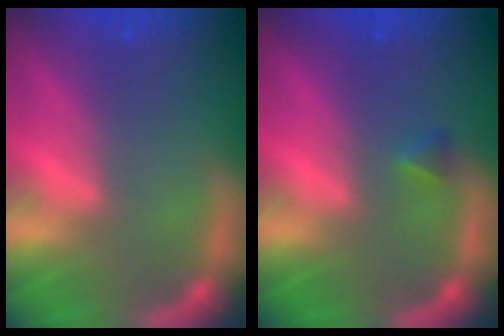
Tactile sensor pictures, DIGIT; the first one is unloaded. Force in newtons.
{"total": 0.9}